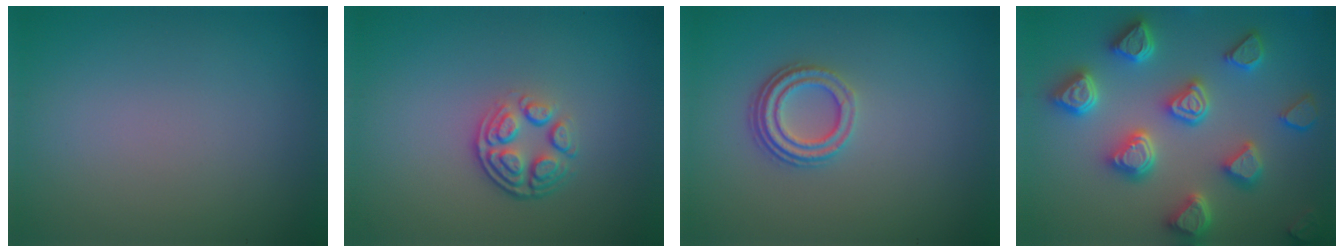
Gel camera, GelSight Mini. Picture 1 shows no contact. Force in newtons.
{"total": 4.0, "press": 2.8, "slide": 2.8}
{"total": 3.1, "press": 2.4, "slide": 2.0}
{"total": 6.5, "press": 6.0, "slide": 2.4}